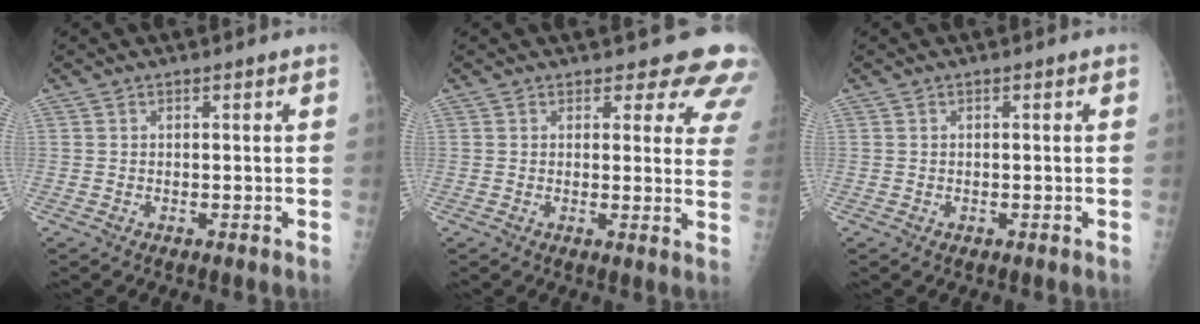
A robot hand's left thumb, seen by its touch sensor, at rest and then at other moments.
{"total": 10.4, "force": [8.8, 4.3, 3.5], "torque": [0.014, -0.047, 0.067]}
{"total": 0.6, "force": [-0.2, 0.5, 0.3], "torque": [0.001, 0.002, -0.005]}